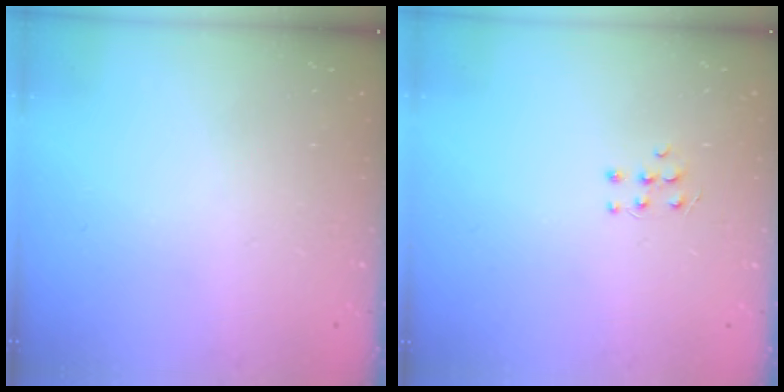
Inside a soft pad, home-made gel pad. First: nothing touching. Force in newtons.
{"total": 4.8, "press": 4.7, "slide": 0.8}